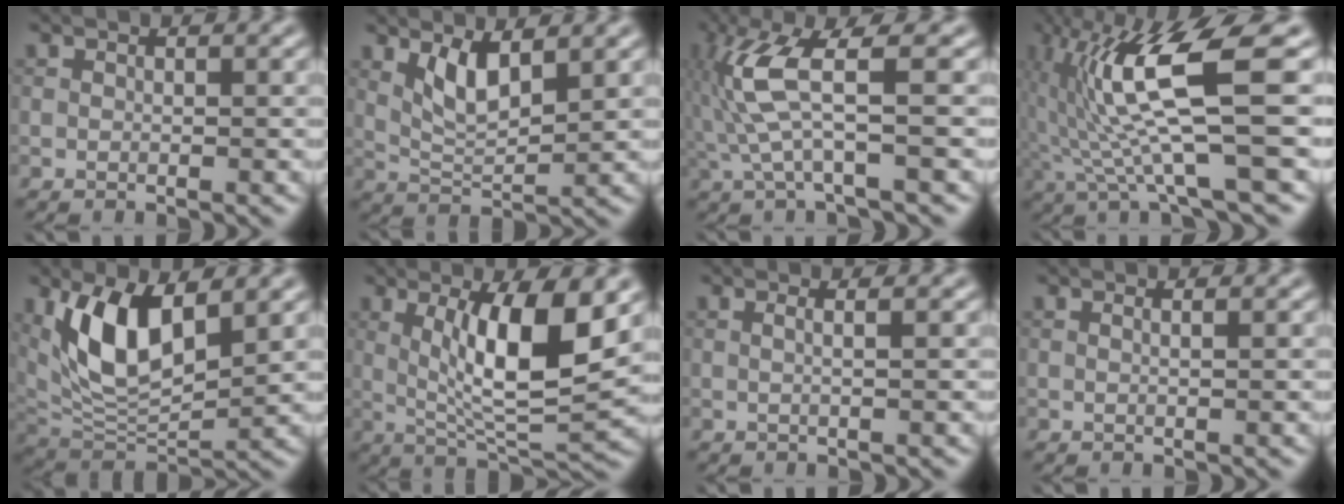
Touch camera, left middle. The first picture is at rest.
{"total": 3.3, "force": [1.9, 0.9, 2.6], "torque": [-0.059, -0.010, 0.040]}
{"total": 5.3, "force": [-0.1, 0.6, 5.3], "torque": [-0.132, 0.013, 0.001]}
{"total": 9.2, "force": [0.5, 1.2, 9.1], "torque": [-0.178, 0.006, 0.014]}
{"total": 7.7, "force": [2.7, 3.5, 6.3], "torque": [-0.131, -0.008, 0.053]}
{"total": 8.7, "force": [1.9, 2.0, 8.2], "torque": [-0.138, -0.013, 0.041]}
{"total": 1.6, "force": [0.6, 0.7, 1.3], "torque": [-0.008, -0.006, -0.011]}
{"total": 0.8, "force": [0.4, 0.3, 0.7], "torque": [-0.009, -0.004, -0.006]}